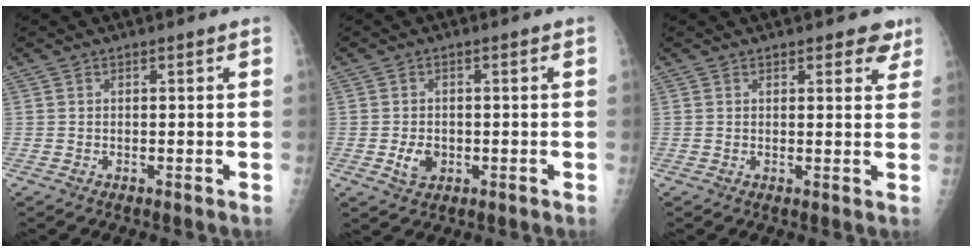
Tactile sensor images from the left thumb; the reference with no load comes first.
{"total": 3.8, "force": [-1.0, 2.7, 2.4], "torque": [-0.035, 0.005, -0.012]}
{"total": 4.0, "force": [2.5, 1.8, 2.6], "torque": [-0.005, -0.009, 0.025]}